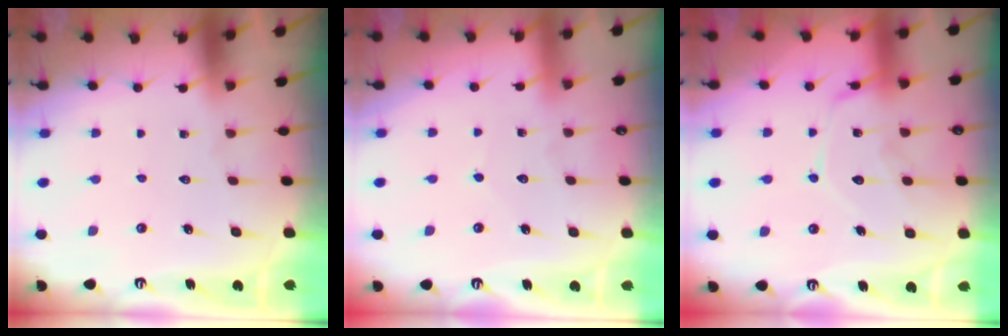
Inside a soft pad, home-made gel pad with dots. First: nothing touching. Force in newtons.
{"total": 2.8, "press": 2.8, "slide": 0.3}
{"total": 14.5, "press": 14.4, "slide": 1.4}